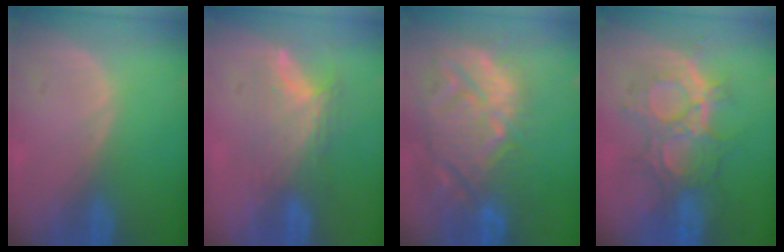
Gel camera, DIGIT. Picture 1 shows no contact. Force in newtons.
{"total": 8.2, "press": 6.8, "slide": 4.7}
{"total": 14.8, "press": 12.7, "slide": 7.6}
{"total": 9.4, "press": 9.4, "slide": 1.1}